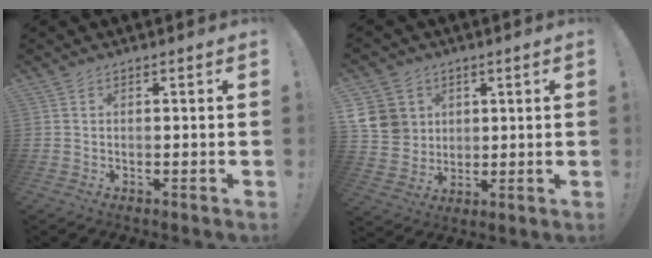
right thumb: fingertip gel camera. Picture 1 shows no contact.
{"total": 10.6, "force": [3.8, 9.4, 3.3], "torque": [-0.053, -0.023, 0.078]}